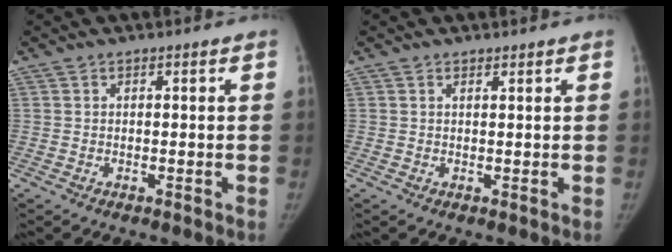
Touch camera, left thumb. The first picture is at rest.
{"total": 0.8, "force": [0.6, 0.3, 0.3], "torque": [-0.006, -0.005, 0.010]}